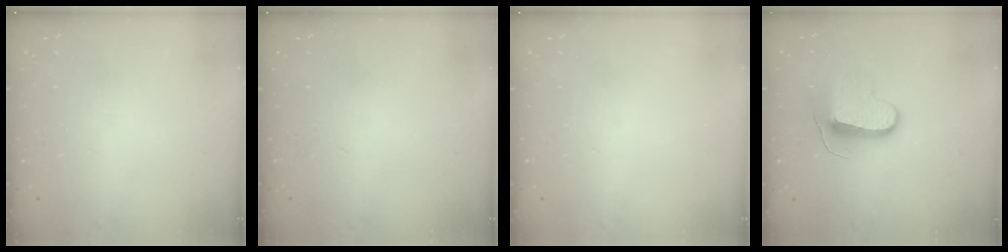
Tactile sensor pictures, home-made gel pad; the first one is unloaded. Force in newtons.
{"total": 0.0}
{"total": 0.0}
{"total": 10.2, "press": 10.2, "slide": 0.3}